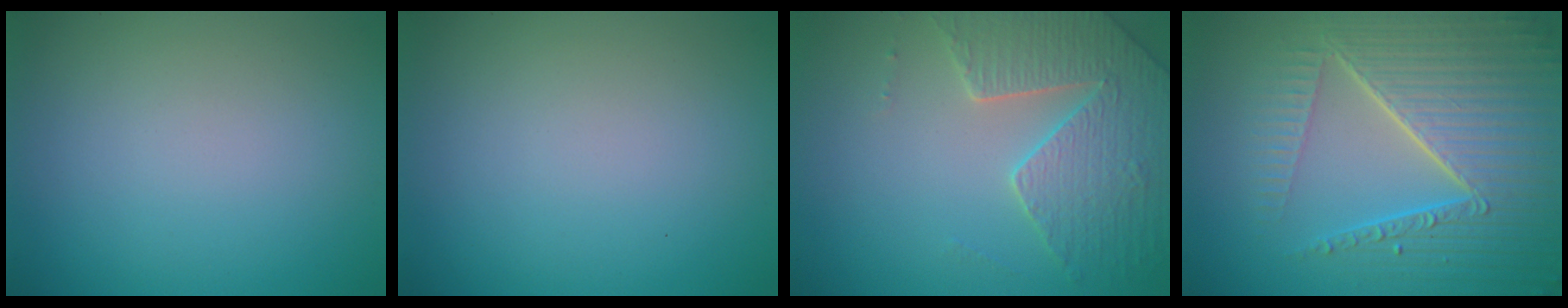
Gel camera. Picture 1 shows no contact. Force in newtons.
{"total": 0.0}
{"total": 4.1, "press": 4.1, "slide": 0.5}
{"total": 8.9, "press": 6.1, "slide": 6.4}